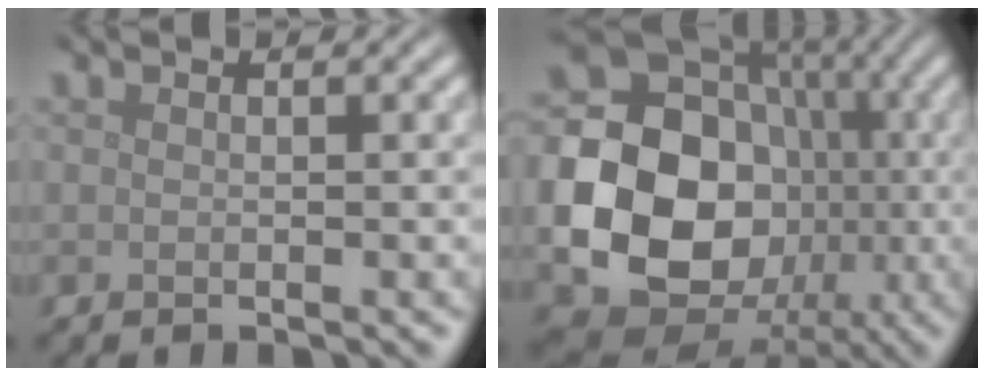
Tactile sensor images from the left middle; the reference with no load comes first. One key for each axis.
{"total": 20.9, "fx": -2.8, "fy": 18.4, "fz": 9.5, "tx": -0.182, "ty": -0.022, "tz": -0.082}